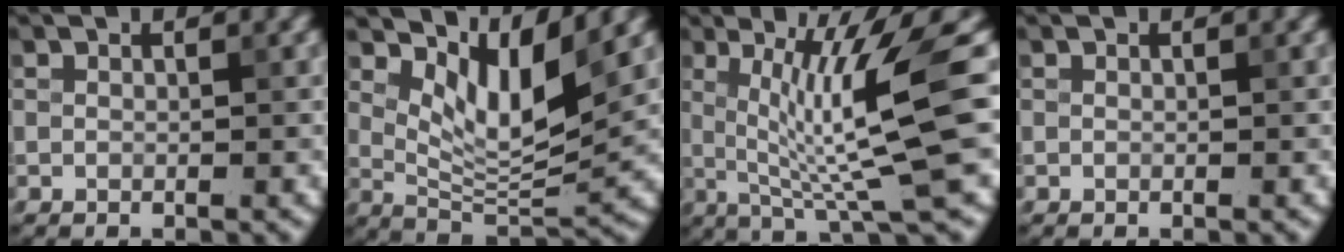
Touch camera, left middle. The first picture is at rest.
{"total": 5.8, "force": [3.3, 1.8, 4.5], "torque": [-0.086, -0.015, 0.066]}
{"total": 9.1, "force": [0.8, 0.8, 9.0], "torque": [-0.143, -0.007, 0.024]}
{"total": 0.0}